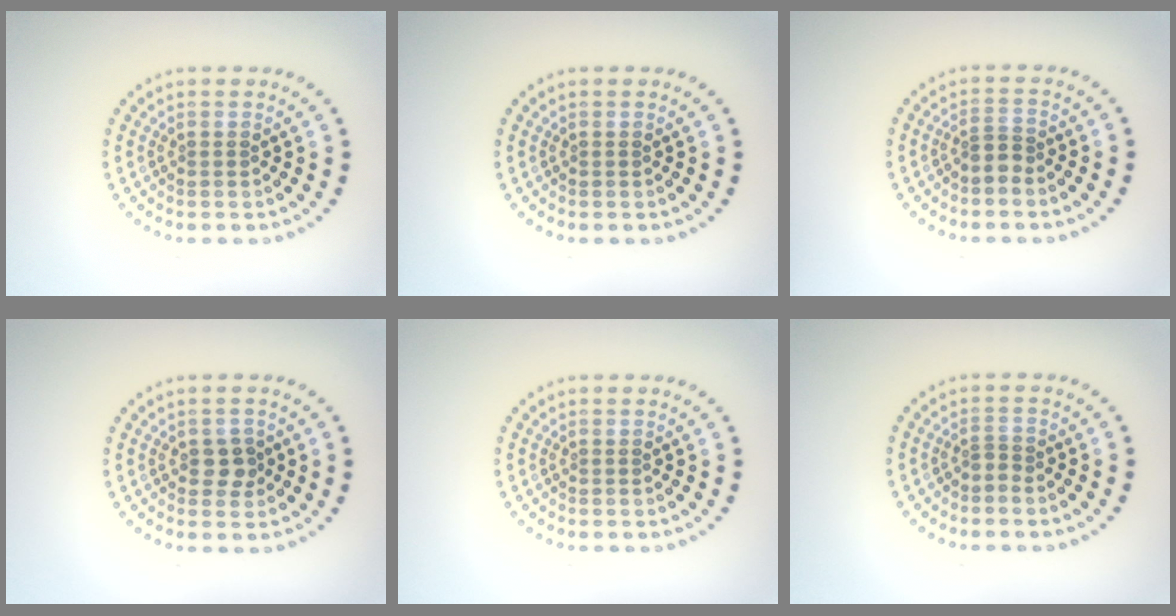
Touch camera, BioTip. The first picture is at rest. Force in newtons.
{"total": 0.0}
{"total": 1.5, "press": 1.1, "slide": 1.0}
{"total": 1.8, "press": 1.7, "slide": 0.4}
{"total": 0.0}
{"total": 0.8, "press": 0.5, "slide": 0.7}